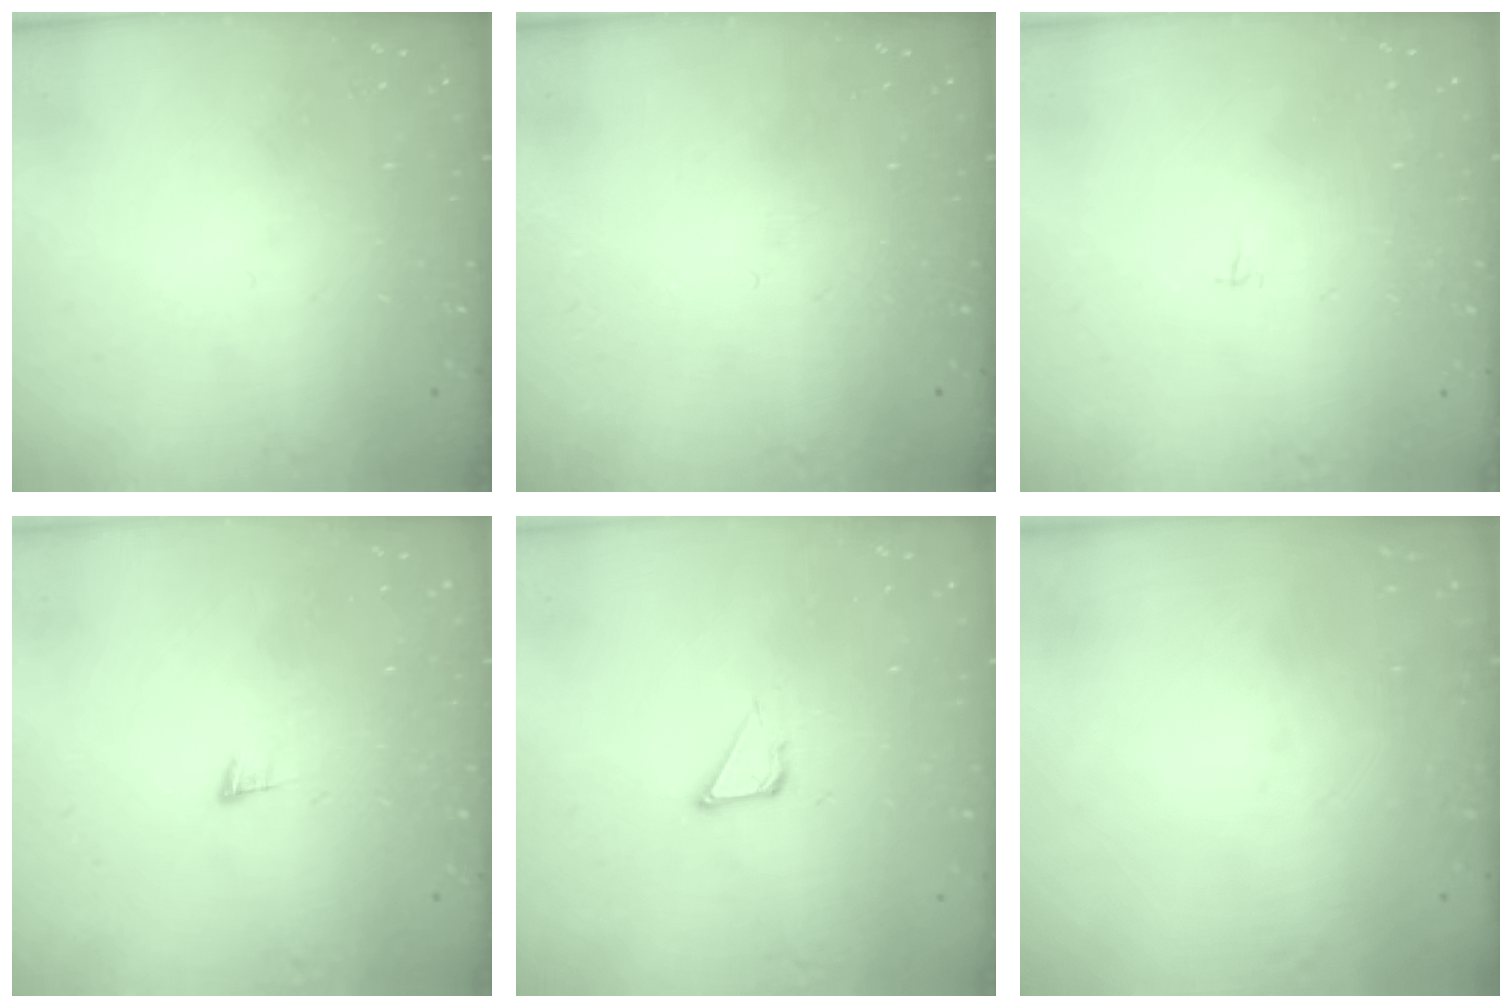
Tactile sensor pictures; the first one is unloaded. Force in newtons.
{"total": 0.0}
{"total": 1.2, "press": 1.2, "slide": 0.1}
{"total": 5.4, "press": 5.3, "slide": 1.0}
{"total": 2.3, "press": 2.3, "slide": 0.1}
{"total": 1.6, "press": 1.6, "slide": 0.1}